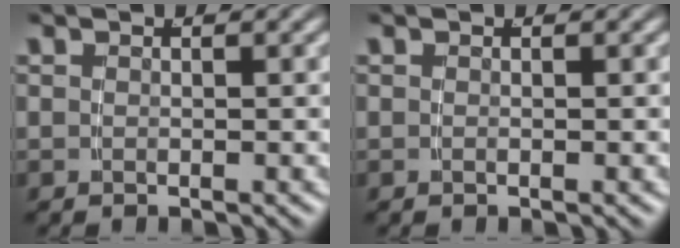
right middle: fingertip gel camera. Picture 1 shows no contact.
{"total": 0.0}